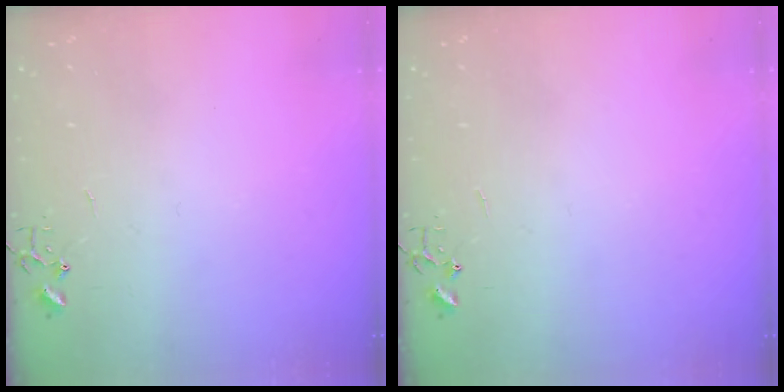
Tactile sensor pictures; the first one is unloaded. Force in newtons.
{"total": 0.0}